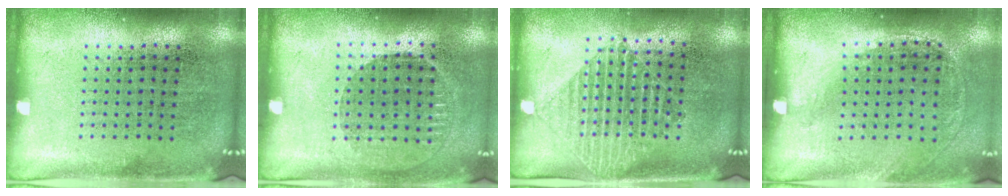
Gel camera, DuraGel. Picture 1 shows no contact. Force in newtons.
{"total": 0.9, "press": 0.8, "slide": 0.4}
{"total": 1.5, "press": 1.3, "slide": 0.7}
{"total": 1.3, "press": 0.9, "slide": 0.9}